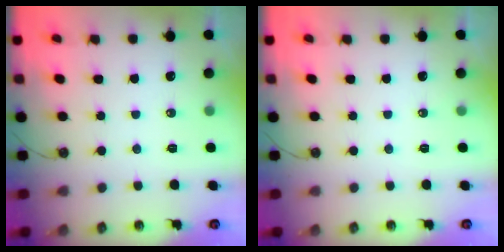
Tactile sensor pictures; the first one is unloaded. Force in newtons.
{"total": 0.0}